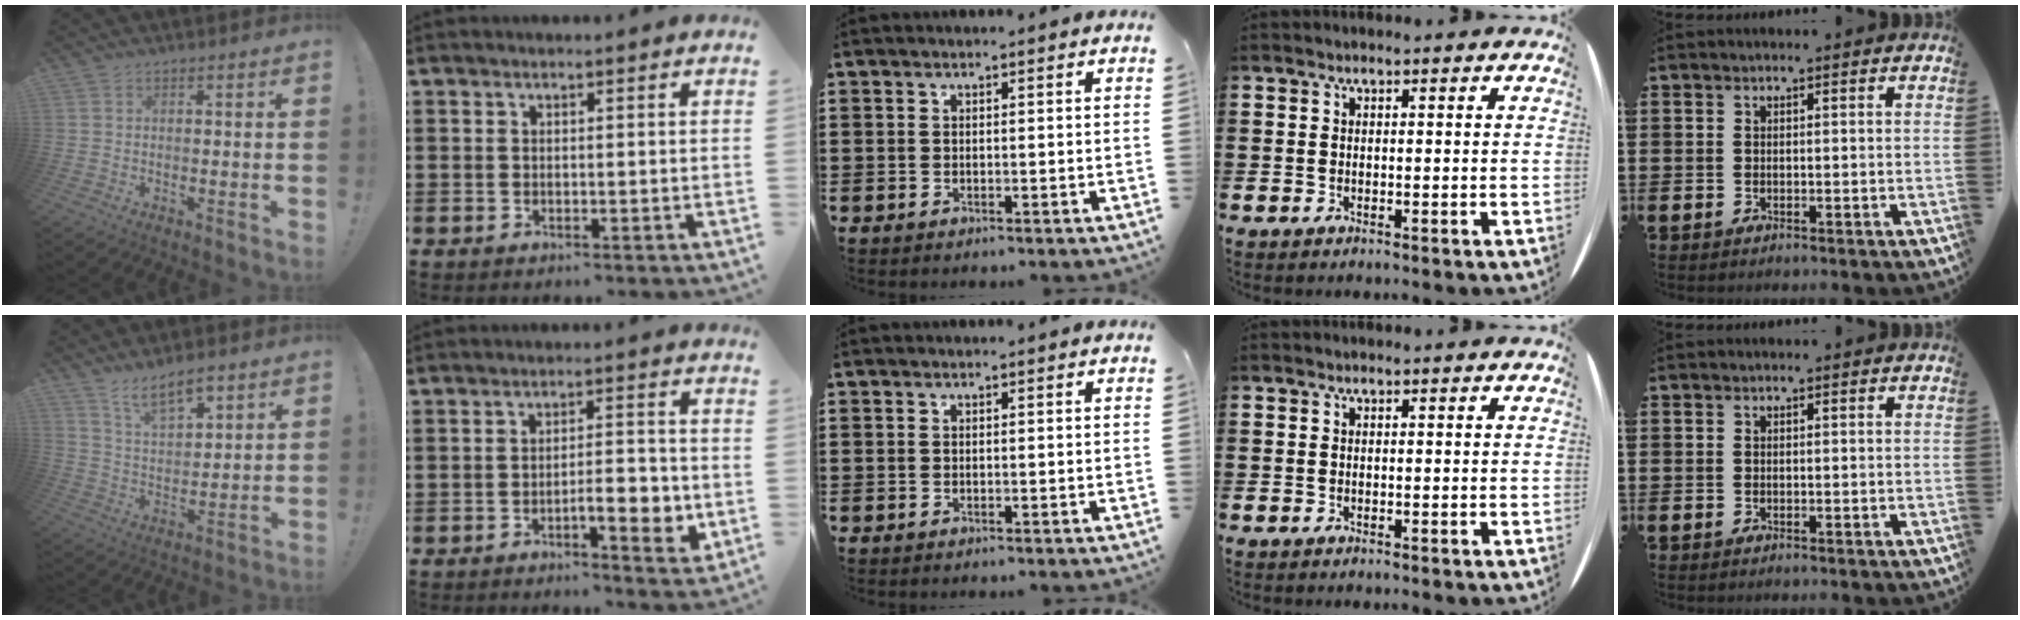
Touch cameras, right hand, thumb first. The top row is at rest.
{"thumb": {"total": 9.1, "force": [6.9, 3.3, 4.9], "torque": [-0.081, -0.039, 0.128]}, "index": {"total": 5.8, "force": [-2.0, 1.6, 5.2], "torque": [-0.069, -0.002, -0.038]}}